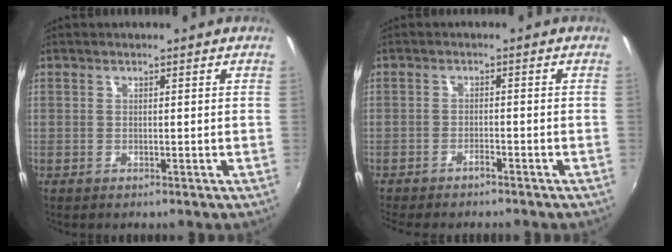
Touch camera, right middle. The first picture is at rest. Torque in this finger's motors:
{"motor_torque": [1.07, -1.07, 0.38, 0.10]}